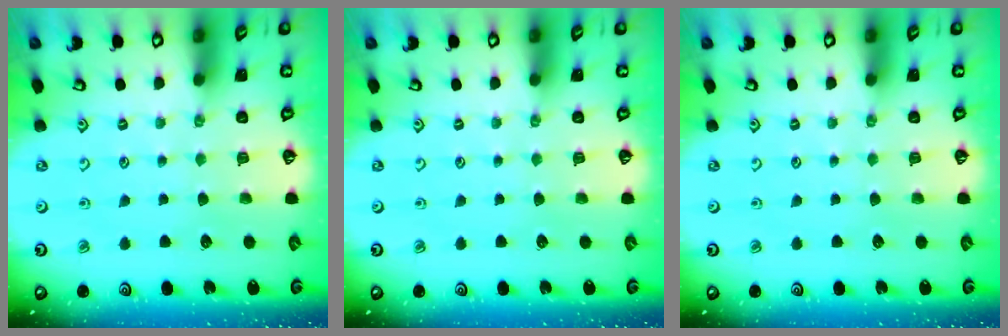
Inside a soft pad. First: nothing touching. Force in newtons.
{"total": 0.0}
{"total": 0.0}